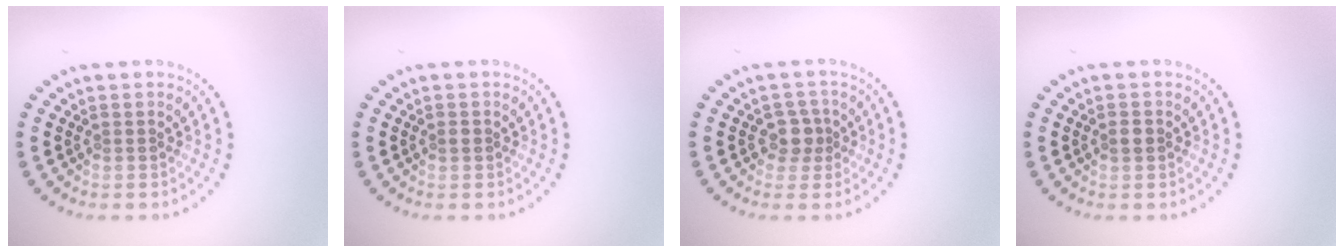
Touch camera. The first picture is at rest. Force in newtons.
{"total": 0.7, "press": 0.7, "slide": 0.1}
{"total": 1.9, "press": 1.7, "slide": 1.0}
{"total": 1.3, "press": 1.3, "slide": 0.1}